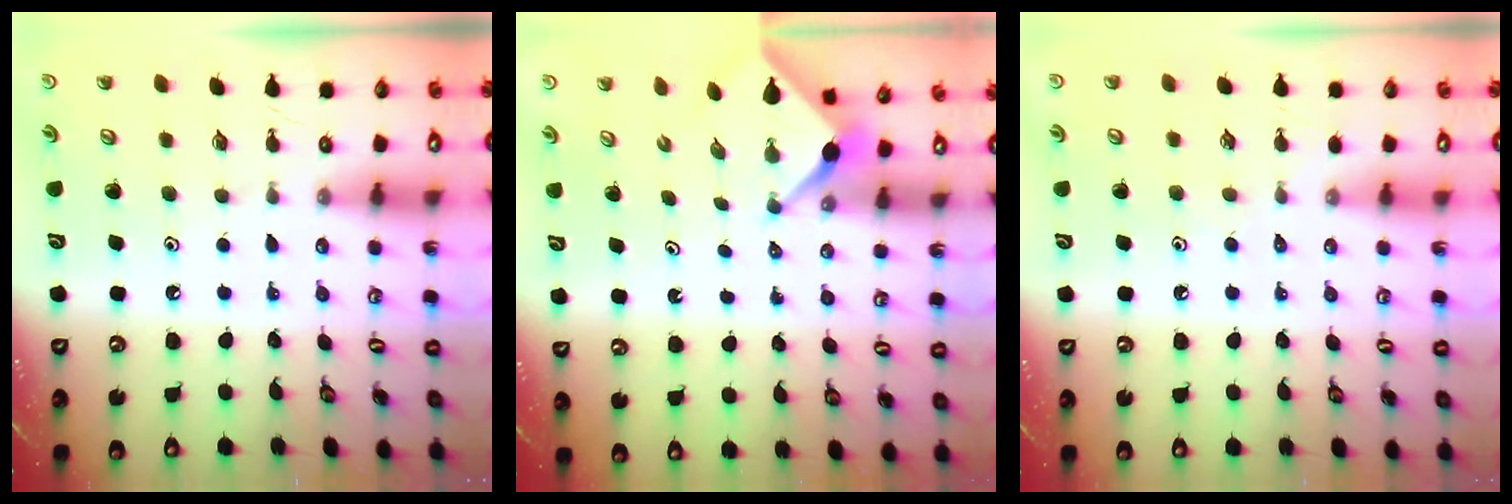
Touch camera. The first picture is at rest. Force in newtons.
{"total": 2.4, "press": 2.4, "slide": 0.3}
{"total": 4.6, "press": 4.5, "slide": 0.7}